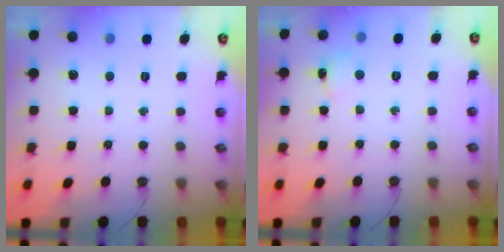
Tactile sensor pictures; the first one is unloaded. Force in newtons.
{"total": 2.5, "press": 2.4, "slide": 0.5}